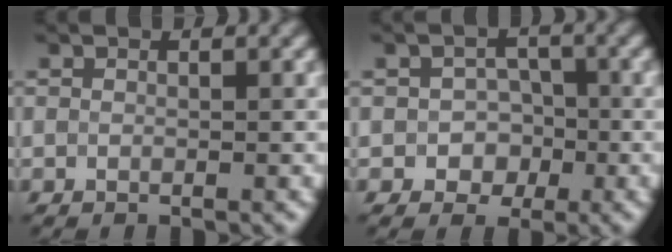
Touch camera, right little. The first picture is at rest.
{"total": 2.6, "force": [-1.4, 2.1, 0.3], "torque": [0.015, -0.001, -0.022]}